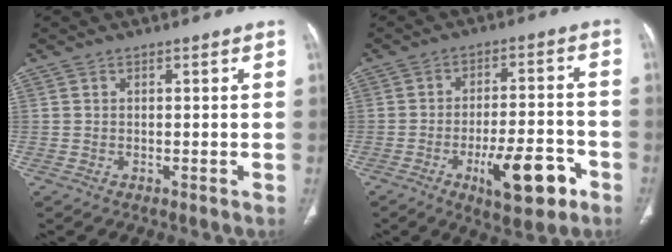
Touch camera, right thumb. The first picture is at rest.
{"total": 12.6, "force": [-5.9, 4.4, 10.2], "torque": [-0.145, 0.028, -0.082]}